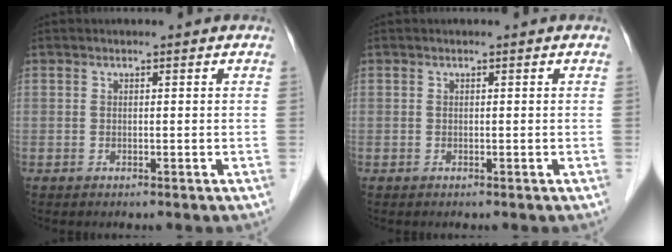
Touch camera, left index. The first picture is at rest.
{"total": 0.0}